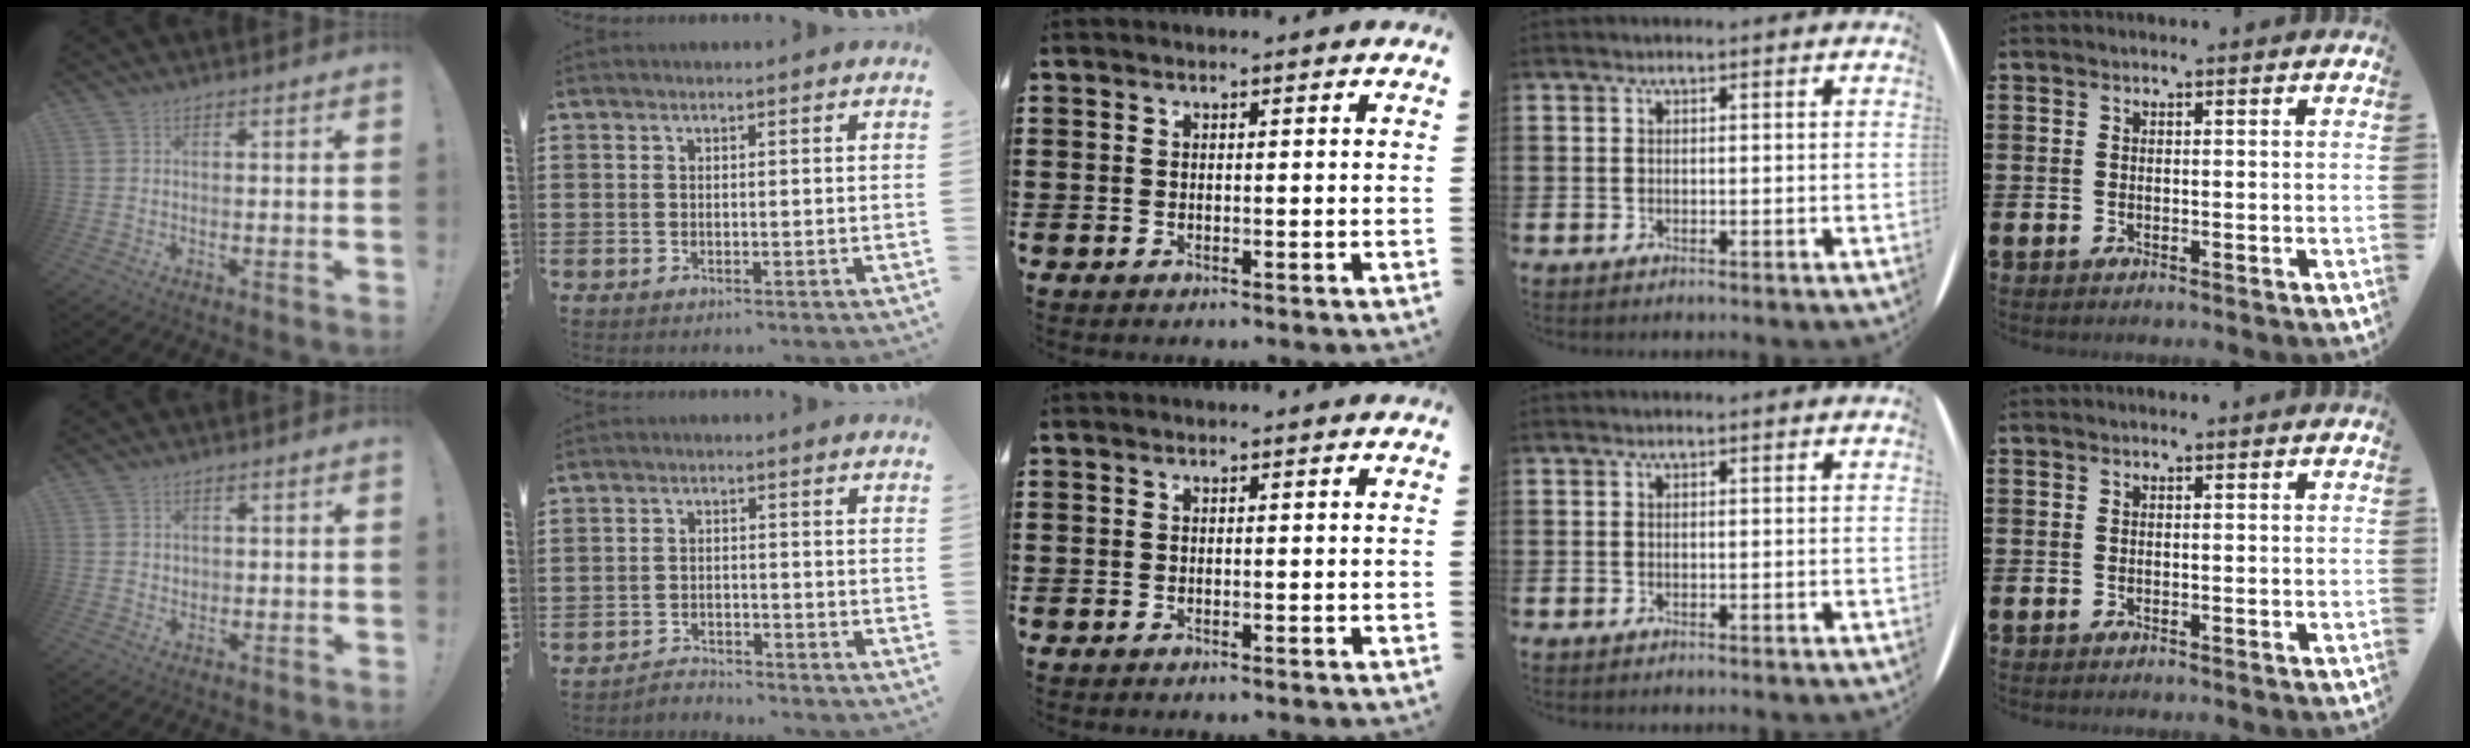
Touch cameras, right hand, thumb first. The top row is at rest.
{"thumb": {"total": 1.3, "force": [0.6, 1.1, 0.2], "torque": [0.003, -0.001, 0.010]}, "index": {"total": 2.6, "force": [-2.6, 0.3, -0.3], "torque": [-0.004, 0.002, -0.057]}}